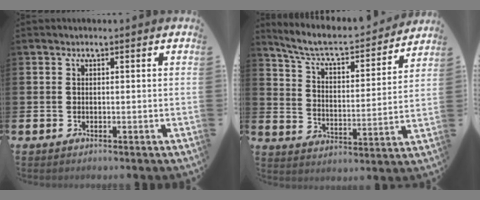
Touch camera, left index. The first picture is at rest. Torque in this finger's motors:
{"motor_torque": [0.91, -1.23, 0.22, 0.15]}